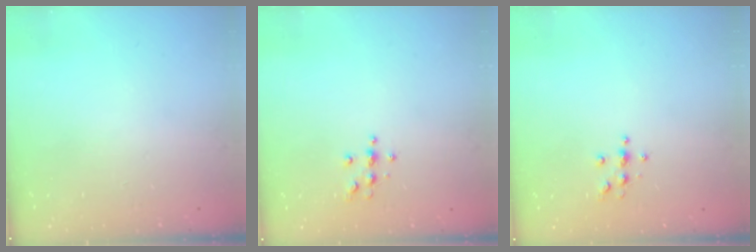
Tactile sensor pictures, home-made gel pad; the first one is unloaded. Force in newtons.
{"total": 4.8, "press": 4.8, "slide": 0.6}
{"total": 4.5, "press": 4.4, "slide": 0.6}